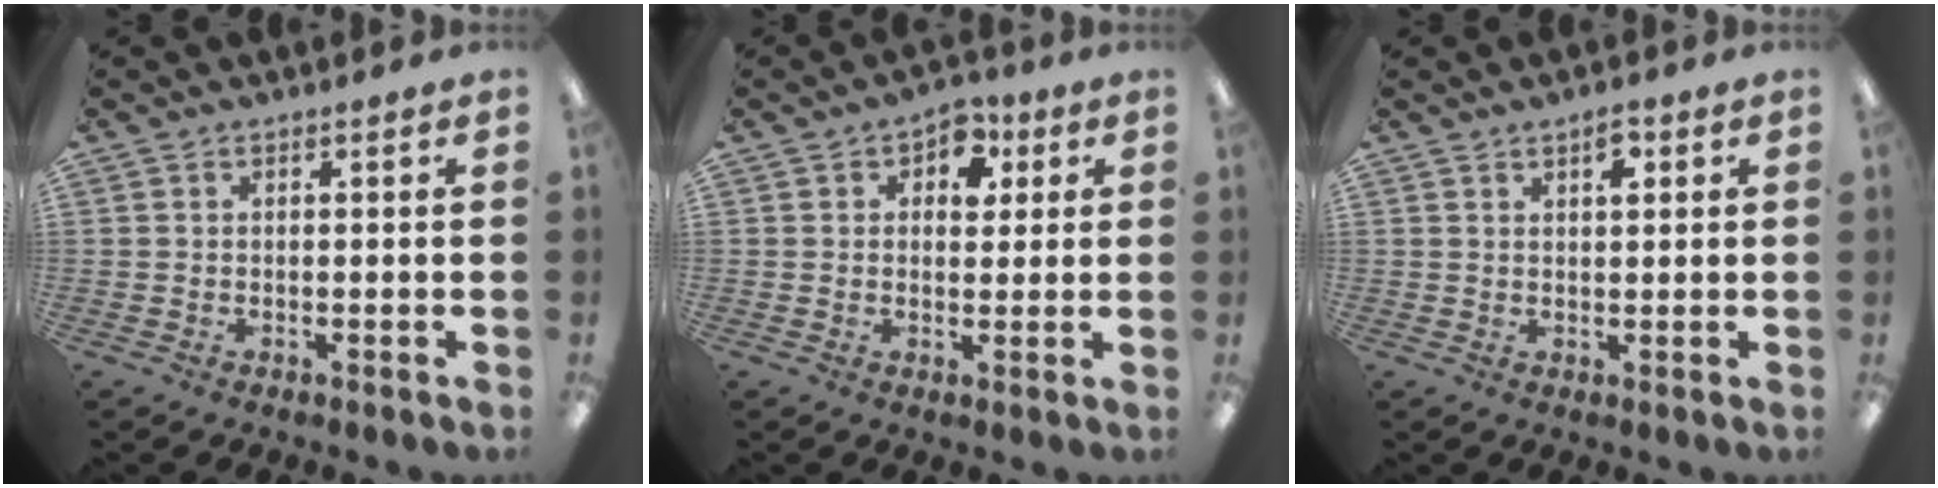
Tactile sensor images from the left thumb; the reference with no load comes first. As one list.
[{"total": 6.1, "force": [2.7, 4.3, 3.3], "torque": [-0.034, -0.002, 0.042]}, {"total": 3.2, "force": [2.1, 1.4, 1.9], "torque": [-0.016, -0.006, 0.032]}]